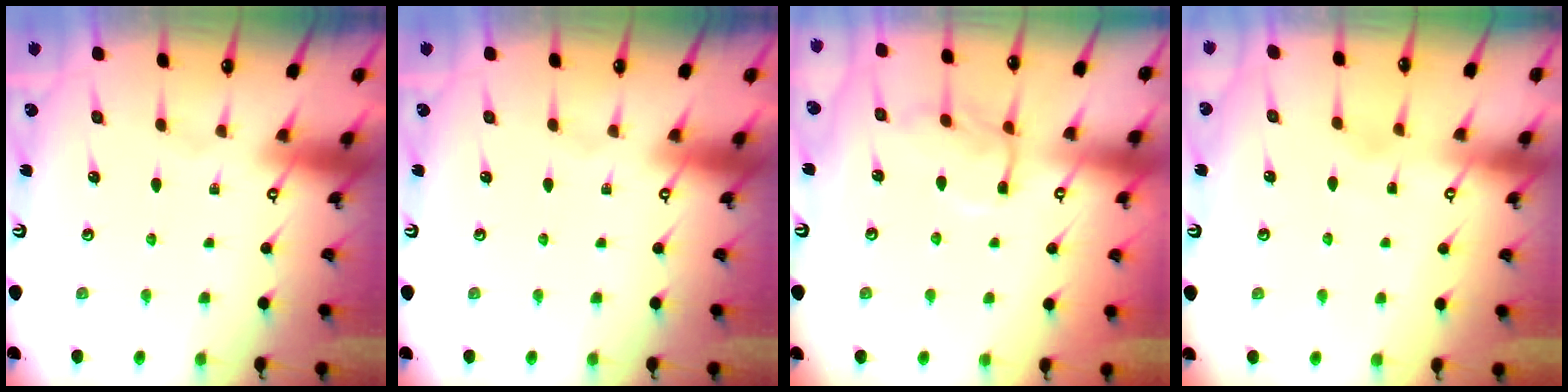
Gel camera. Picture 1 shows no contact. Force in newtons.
{"total": 0.0}
{"total": 10.8, "press": 10.8, "slide": 0.7}
{"total": 2.2, "press": 2.2, "slide": 0.3}